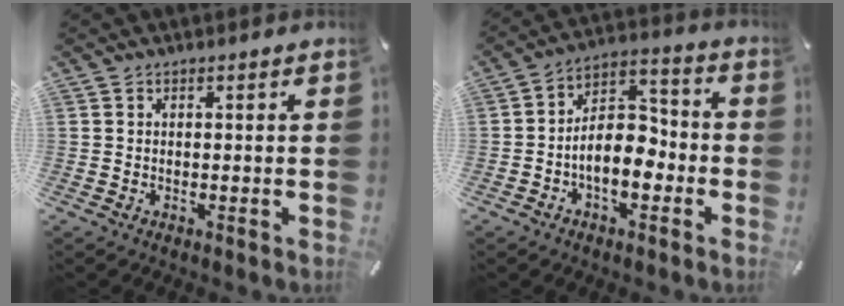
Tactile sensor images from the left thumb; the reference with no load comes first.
{"total": 11.0, "force": [-3.5, 7.0, 7.8], "torque": [-0.129, 0.011, -0.063]}